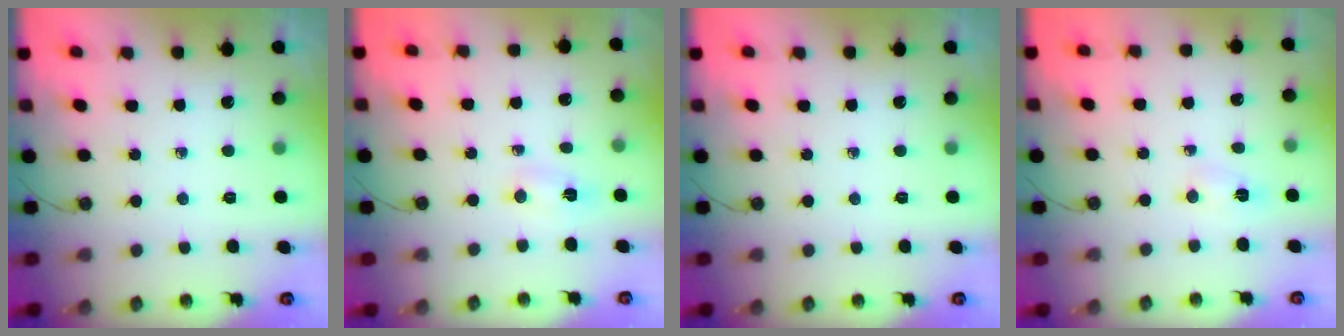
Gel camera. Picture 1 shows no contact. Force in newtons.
{"total": 2.6, "press": 1.3, "slide": 2.2}
{"total": 0.0}
{"total": 2.3, "press": 2.3, "slide": 0.3}